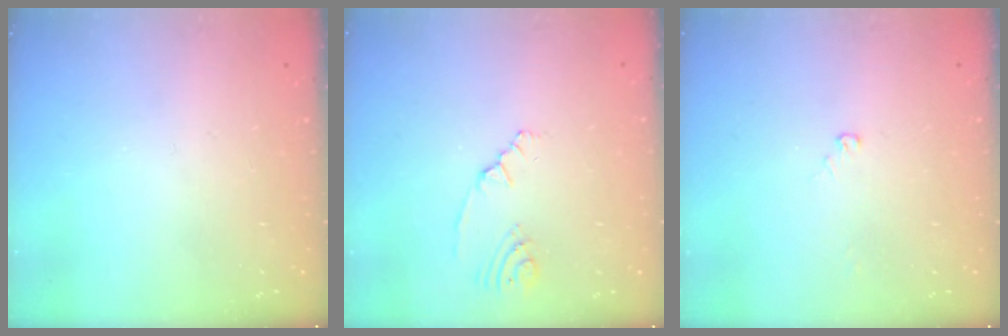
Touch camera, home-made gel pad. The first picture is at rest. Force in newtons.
{"total": 2.4, "press": 2.1, "slide": 1.2}
{"total": 3.0, "press": 3.0, "slide": 0.2}